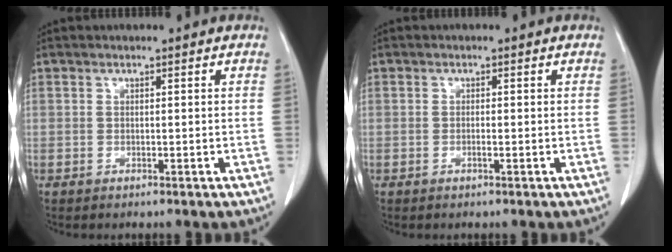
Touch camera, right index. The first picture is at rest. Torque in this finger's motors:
{"motor_torque": [-0.23, 0.17, -0.11, -0.01]}